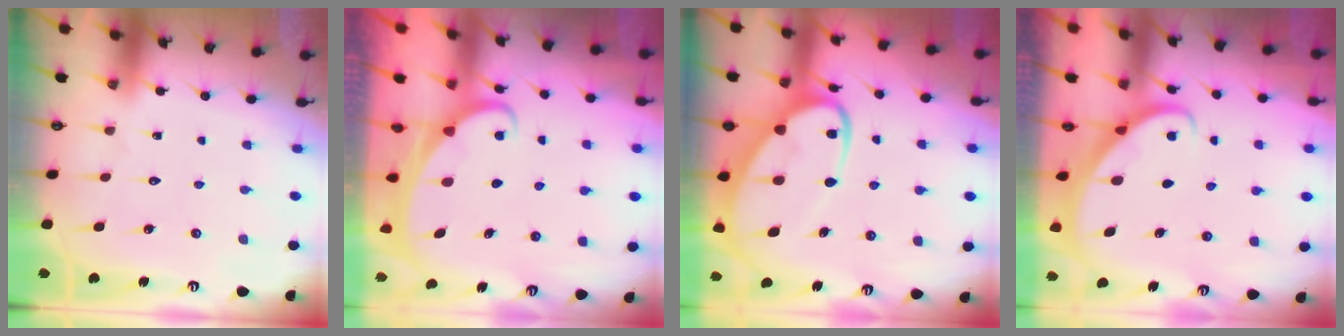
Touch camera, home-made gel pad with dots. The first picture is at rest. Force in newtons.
{"total": 1.8, "press": 1.8, "slide": 0.2}
{"total": 13.9, "press": 13.9, "slide": 1.1}
{"total": 2.7, "press": 2.7, "slide": 0.2}